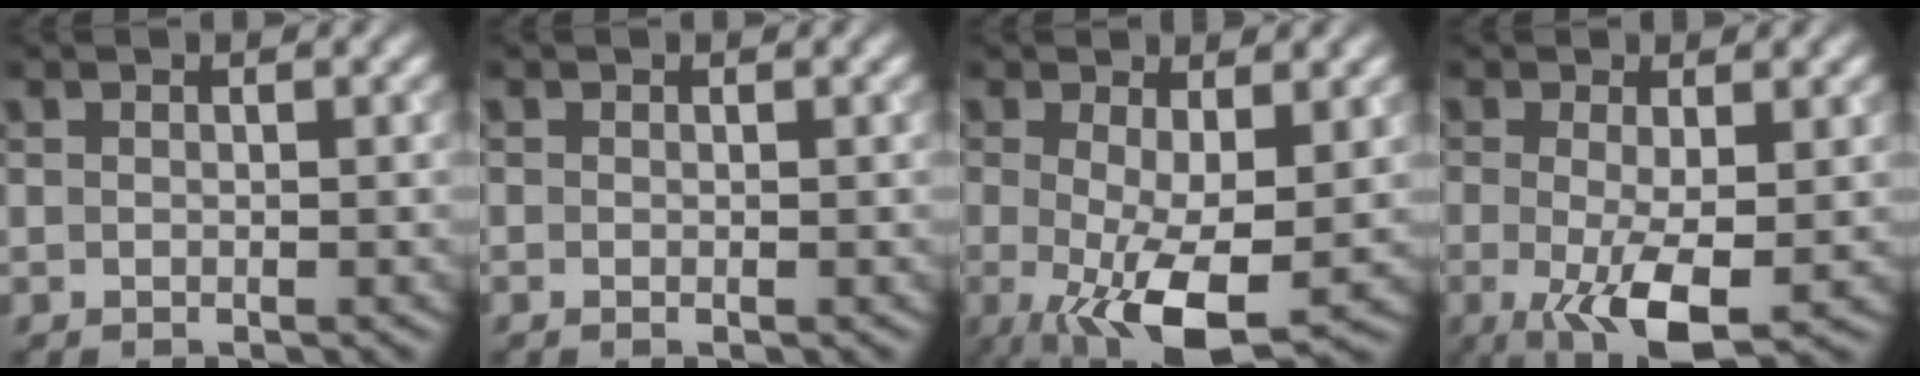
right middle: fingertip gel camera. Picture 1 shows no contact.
{"total": 0.0}
{"total": 8.2, "force": [-1.5, 2.9, 7.5], "torque": [-0.139, -0.022, -0.020]}
{"total": 6.1, "force": [-1.3, 1.9, 5.6], "torque": [-0.111, -0.019, -0.021]}